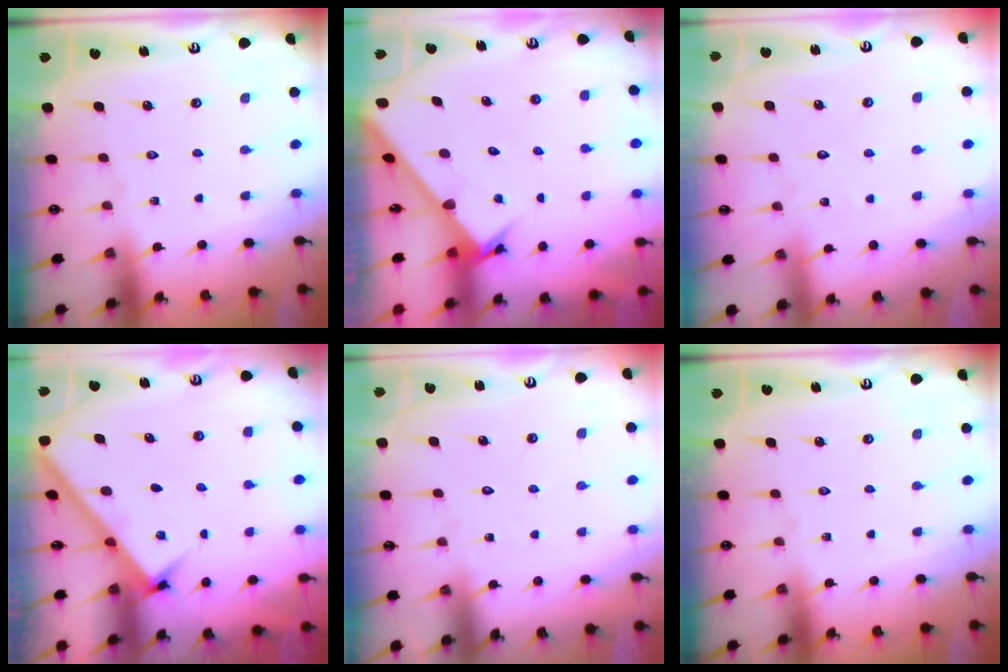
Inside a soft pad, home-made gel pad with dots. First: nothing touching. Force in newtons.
{"total": 2.6, "press": 2.5, "slide": 0.3}
{"total": 2.9, "press": 2.9, "slide": 0.3}
{"total": 2.9, "press": 2.9, "slide": 0.1}
{"total": 5.4, "press": 5.3, "slide": 0.5}
{"total": 0.0}